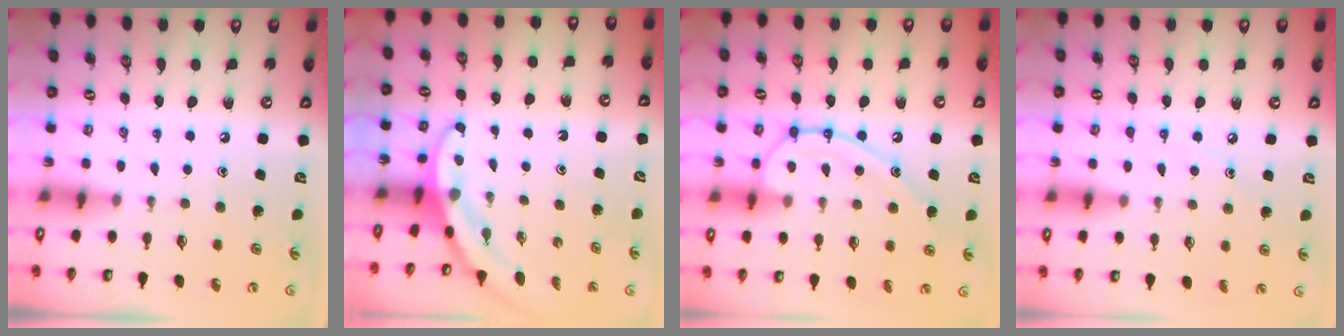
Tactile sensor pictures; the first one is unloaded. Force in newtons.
{"total": 3.1, "press": 3.1, "slide": 0.1}
{"total": 13.1, "press": 13.0, "slide": 1.4}
{"total": 4.8, "press": 4.7, "slide": 0.6}